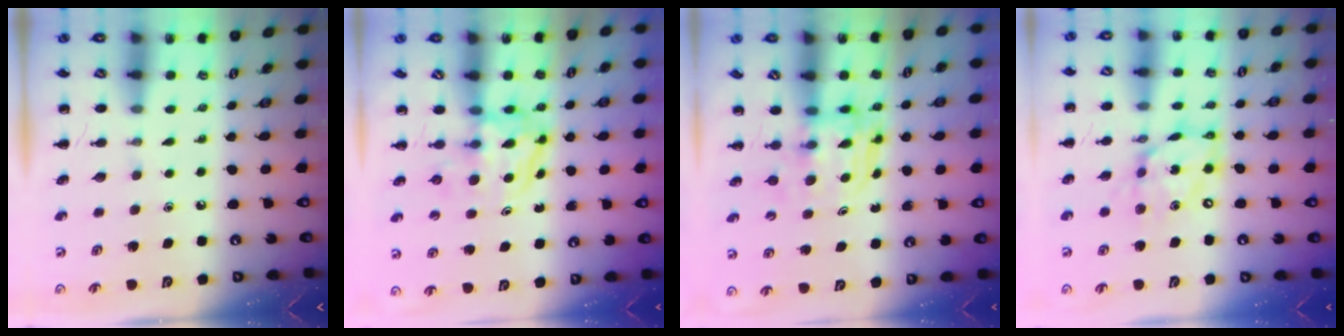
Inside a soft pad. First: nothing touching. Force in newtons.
{"total": 3.8, "press": 3.7, "slide": 0.4}
{"total": 3.8, "press": 3.8, "slide": 0.2}
{"total": 13.6, "press": 13.2, "slide": 3.4}